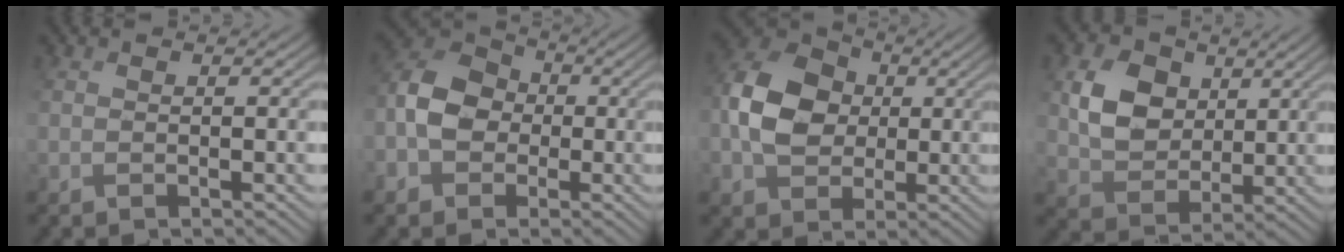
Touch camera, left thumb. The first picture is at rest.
{"total": 6.7, "force": [-1.3, 5.6, 3.6], "torque": [-0.101, 0.006, -0.041]}
{"total": 8.3, "force": [0.6, 6.7, 4.8], "torque": [-0.115, 0.020, -0.001]}
{"total": 7.0, "force": [3.1, 5.5, 3.0], "torque": [-0.074, 0.008, 0.049]}